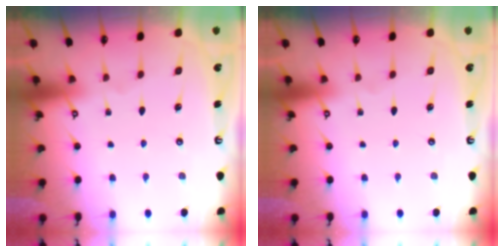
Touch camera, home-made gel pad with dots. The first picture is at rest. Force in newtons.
{"total": 0.0}